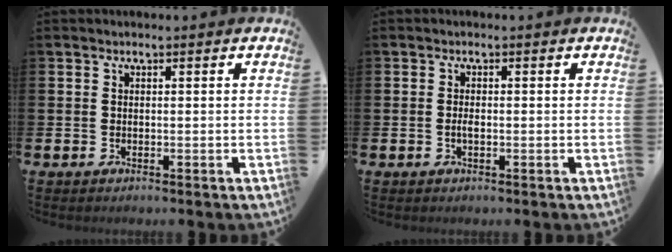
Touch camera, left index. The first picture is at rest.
{"total": 1.0, "force": [-0.3, 0.4, 0.9], "torque": [-0.013, -0.001, -0.007]}